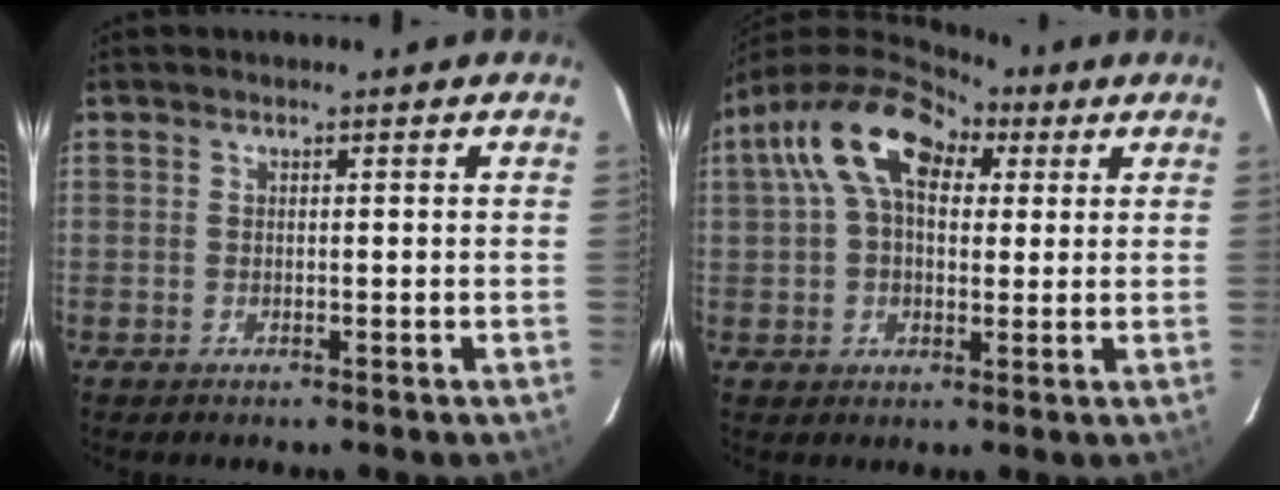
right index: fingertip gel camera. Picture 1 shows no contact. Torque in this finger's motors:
{"motor_torque": [1.30, 0.11, 0.63, 0.21]}